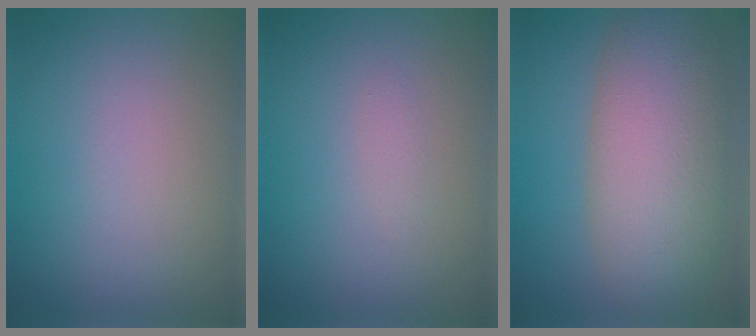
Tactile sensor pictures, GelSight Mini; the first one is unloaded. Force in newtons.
{"total": 0.6, "press": 0.6, "slide": 0.0}
{"total": 8.6, "press": 8.6, "slide": 0.6}